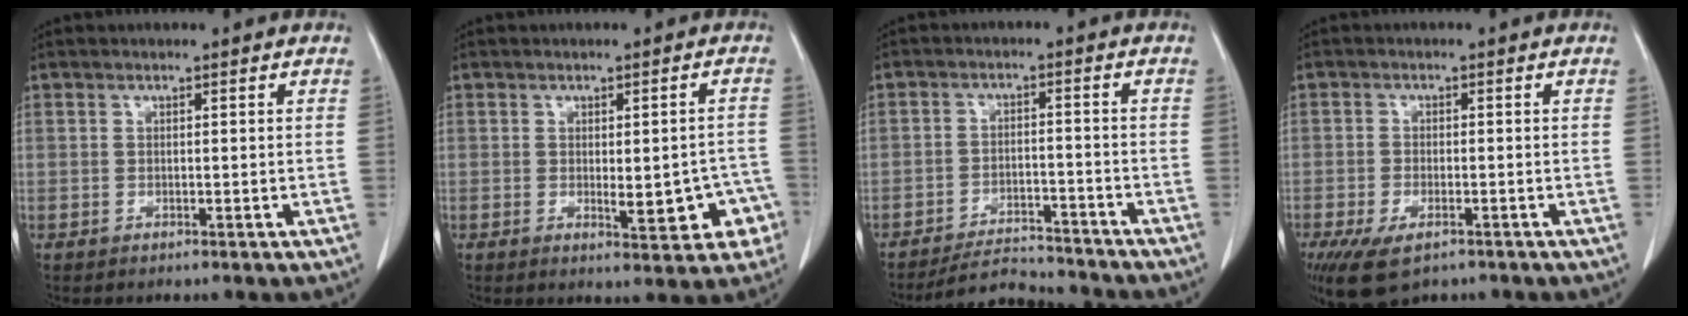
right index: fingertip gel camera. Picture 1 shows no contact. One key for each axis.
{"total": 7.2, "fx": -2.2, "fy": 2.5, "fz": 6.4, "tx": -0.069, "ty": 0.009, "tz": -0.021}
{"total": 6.7, "fx": -6.6, "fy": 1.2, "fz": 0.2, "tx": 0.001, "ty": 0.003, "tz": -0.110}
{"total": 8.0, "fx": -5.0, "fy": 3.6, "fz": 5.1, "tx": -0.098, "ty": -0.015, "tz": -0.082}